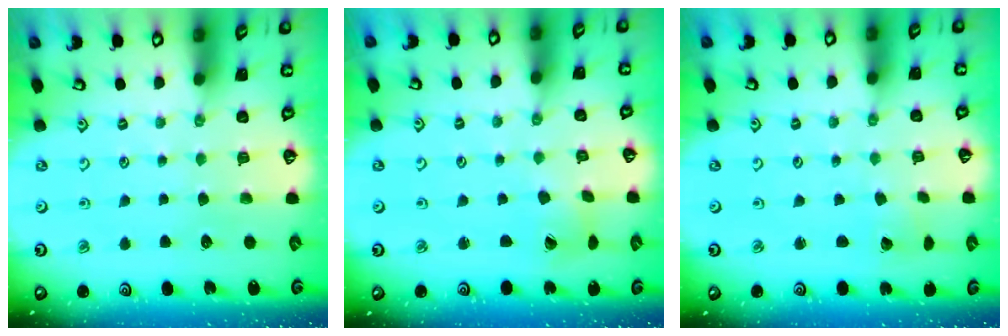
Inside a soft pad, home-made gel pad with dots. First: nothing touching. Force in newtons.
{"total": 2.7, "press": 2.7, "slide": 0.4}
{"total": 2.4, "press": 2.4, "slide": 0.1}